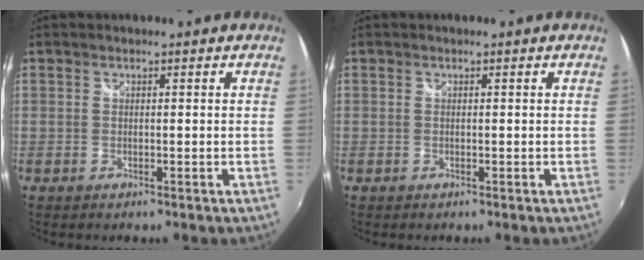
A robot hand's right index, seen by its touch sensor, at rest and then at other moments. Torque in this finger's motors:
{"motor_torque": [0.23, 0.09, 0.05, 0.01]}